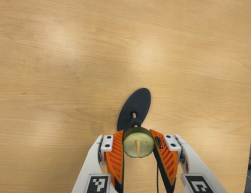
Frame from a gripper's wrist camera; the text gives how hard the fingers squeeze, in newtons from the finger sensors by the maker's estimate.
{"total": 9.3, "left": 7.9, "right": 10.7}